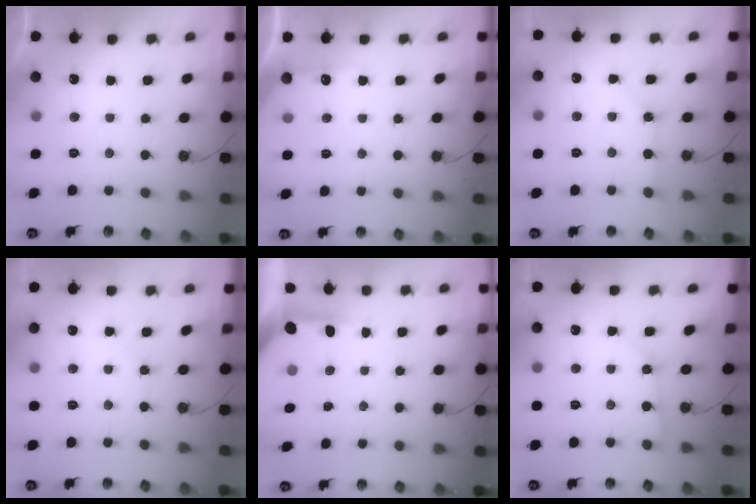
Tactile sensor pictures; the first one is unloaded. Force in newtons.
{"total": 4.2, "press": 4.2, "slide": 0.6}
{"total": 1.8, "press": 1.8, "slide": 0.3}
{"total": 3.8, "press": 3.8, "slide": 0.4}
{"total": 4.0, "press": 4.0, "slide": 0.4}
{"total": 1.8, "press": 1.7, "slide": 0.3}